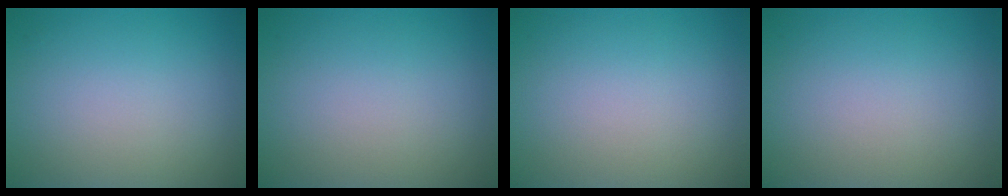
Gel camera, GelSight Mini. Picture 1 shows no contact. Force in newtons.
{"total": 0.0}
{"total": 0.0}
{"total": 0.0}